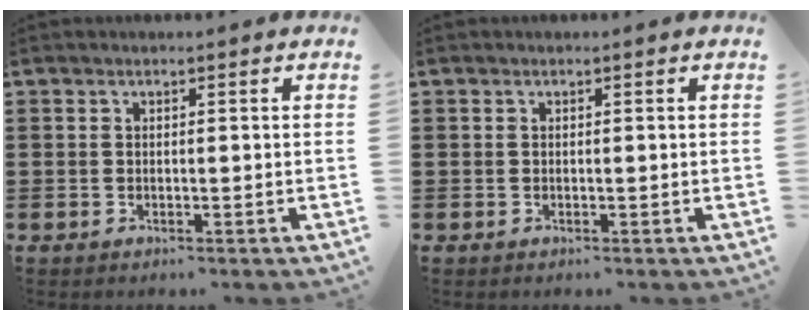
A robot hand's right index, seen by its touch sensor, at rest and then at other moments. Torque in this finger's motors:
{"motor_torque": [0.00, 0.00, 0.00, -0.01]}